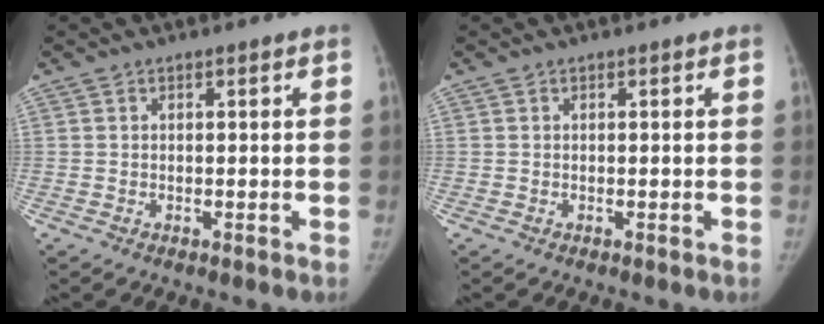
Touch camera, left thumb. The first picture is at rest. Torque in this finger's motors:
{"motor_torque": [0.08, -0.37, 0.28, -0.10, 0.05]}